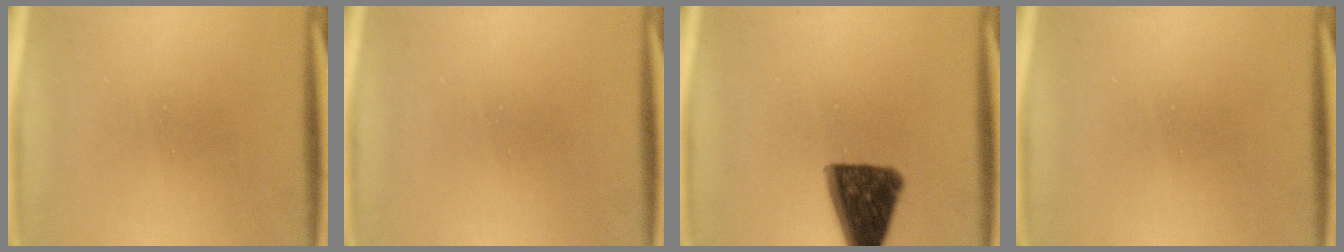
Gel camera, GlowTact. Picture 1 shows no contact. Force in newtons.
{"total": 1.9}
{"total": 12.0}
{"total": 0.0}